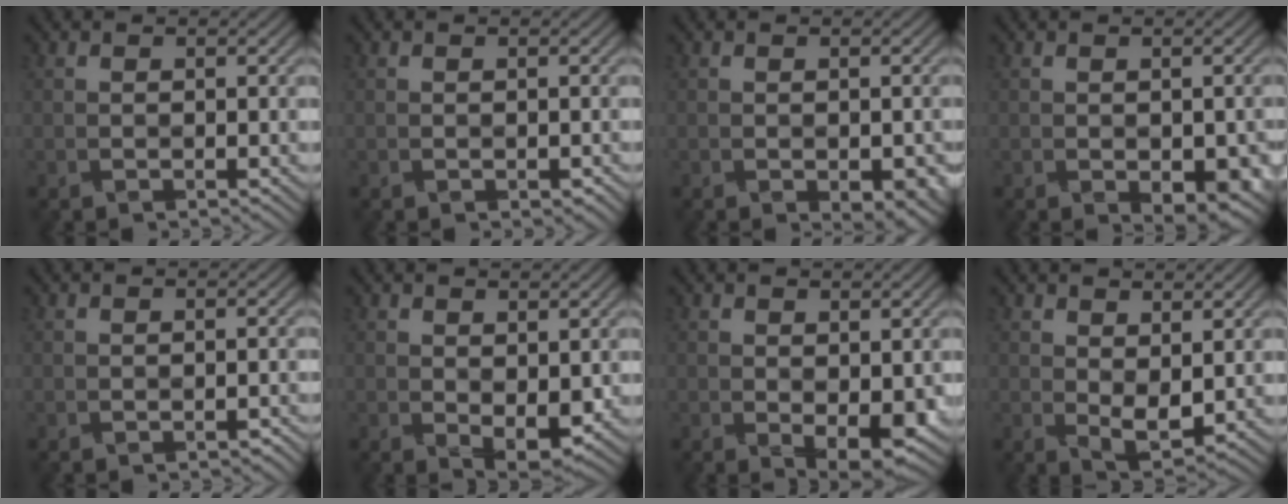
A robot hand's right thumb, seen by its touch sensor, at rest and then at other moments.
{"total": 0.7, "force": [-0.3, 0.4, 0.5], "torque": [-0.009, -0.004, -0.003]}
{"total": 3.4, "force": [-1.4, 1.7, 2.6], "torque": [-0.037, -0.016, -0.012]}
{"total": 4.0, "force": [-1.6, 2.0, 3.1], "torque": [-0.047, -0.017, -0.018]}
{"total": 0.9, "force": [-0.7, 0.4, 0.5], "torque": [-0.007, -0.004, -0.009]}
{"total": 3.1, "force": [0.1, 1.5, 2.7], "torque": [-0.048, -0.007, 0.005]}
{"total": 3.8, "force": [-0.7, 1.8, 3.3], "torque": [-0.053, -0.010, -0.006]}
{"total": 3.4, "force": [1.1, 1.6, 2.8], "torque": [-0.057, -0.006, 0.020]}